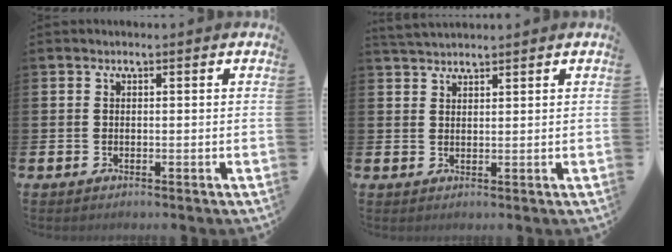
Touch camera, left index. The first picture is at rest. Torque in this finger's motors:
{"motor_torque": [-0.03, -0.18, 0.27, 0.08]}